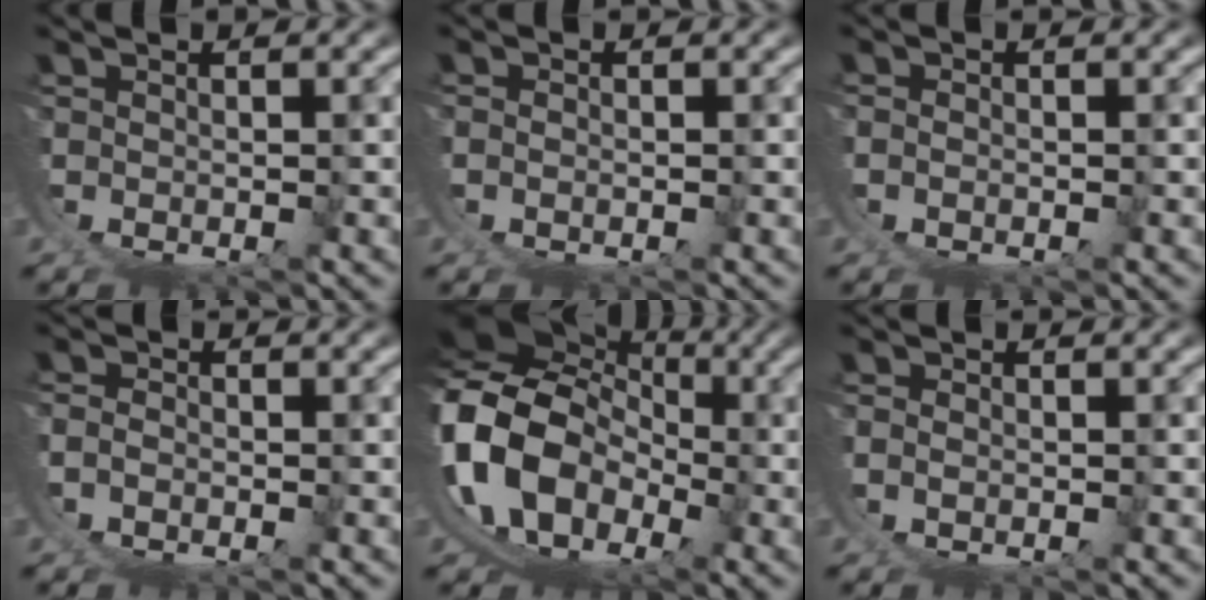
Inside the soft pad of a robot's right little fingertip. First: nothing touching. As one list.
[{"total": 1.1, "force": [-0.1, 1.0, 0.5], "torque": [-0.016, -0.001, -0.001]}, {"total": 1.5, "force": [-0.1, 1.3, 0.6], "torque": [-0.021, -0.002, -0.002]}, {"total": 3.8, "force": [0.0, 3.4, 1.7], "torque": [-0.057, -0.012, 0.000]}, {"total": 20.0, "force": [2.4, 15.8, 11.9], "torque": [-0.283, -0.042, 0.042]}, {"total": 1.6, "force": [0.3, 1.4, 0.8], "torque": [-0.024, -0.002, 0.006]}]